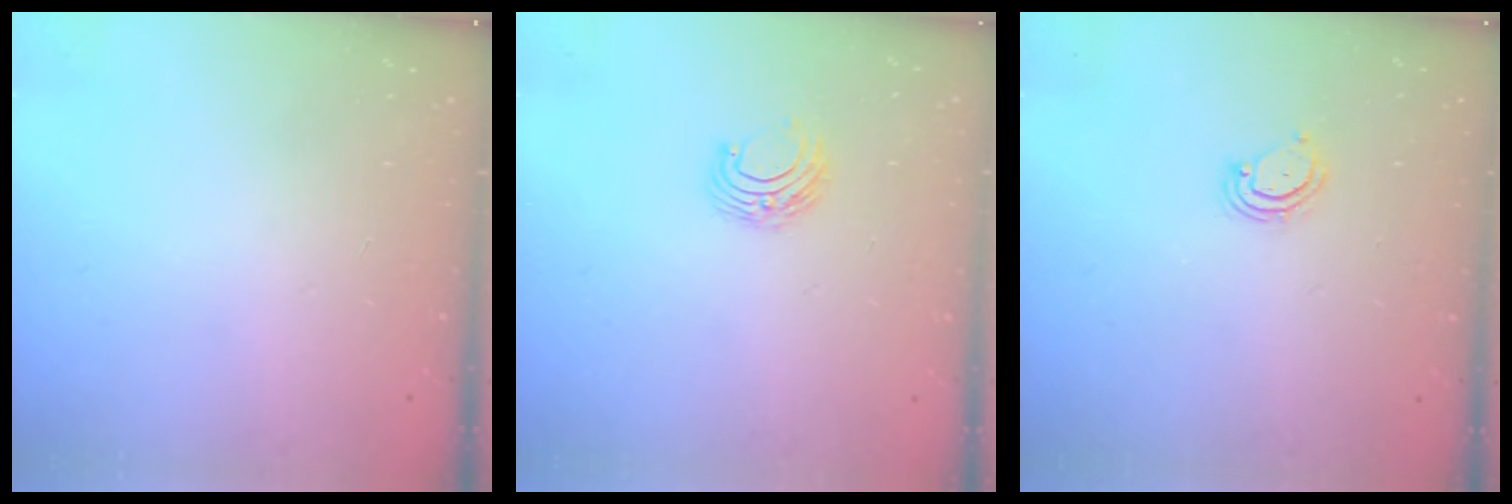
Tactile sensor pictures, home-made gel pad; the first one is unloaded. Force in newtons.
{"total": 6.3, "press": 6.3, "slide": 0.5}
{"total": 4.6, "press": 4.6, "slide": 0.4}